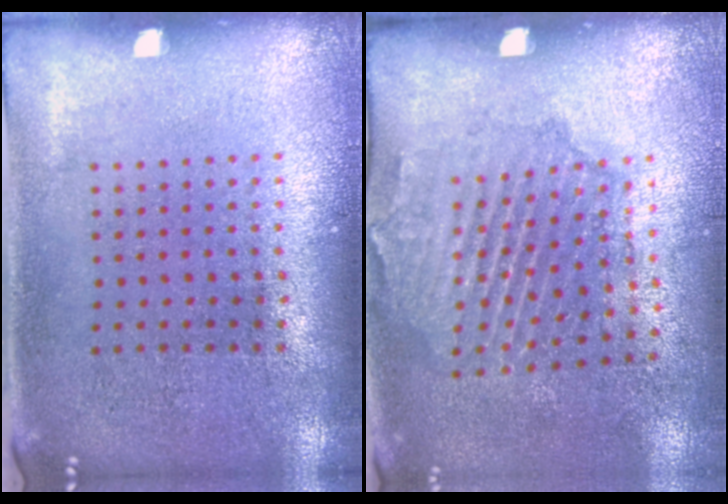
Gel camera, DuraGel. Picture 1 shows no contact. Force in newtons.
{"total": 1.6, "press": 1.4, "slide": 0.7}